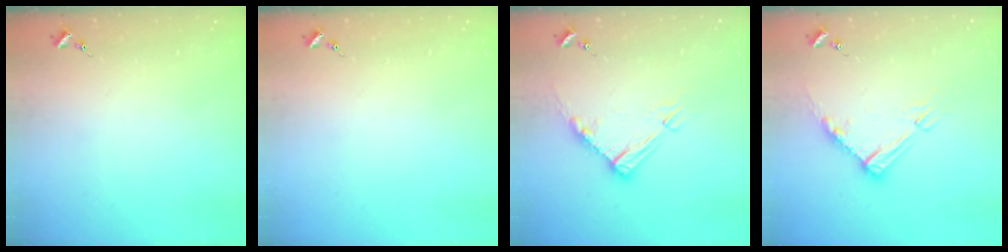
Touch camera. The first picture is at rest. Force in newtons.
{"total": 0.0}
{"total": 10.5, "press": 10.4, "slide": 1.2}
{"total": 10.5, "press": 10.4, "slide": 1.2}